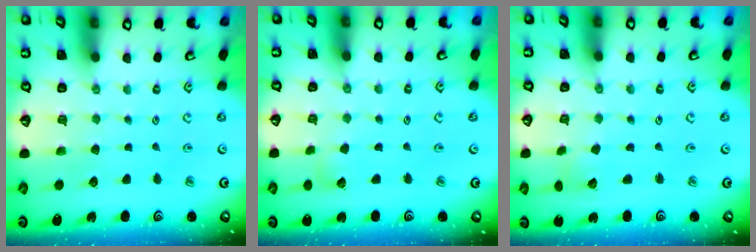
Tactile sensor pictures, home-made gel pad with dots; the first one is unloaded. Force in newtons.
{"total": 3.0, "press": 3.0, "slide": 0.3}
{"total": 3.9, "press": 3.9, "slide": 0.5}